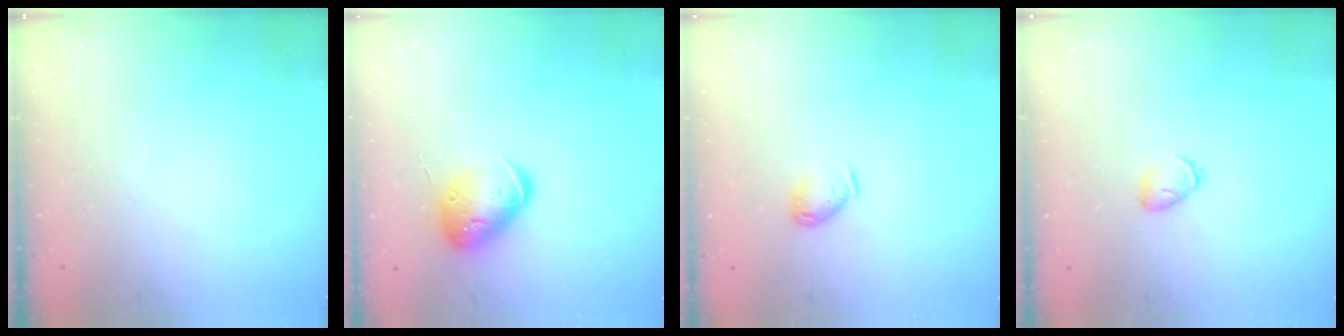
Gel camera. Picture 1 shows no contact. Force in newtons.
{"total": 14.4, "press": 14.2, "slide": 2.0}
{"total": 5.8, "press": 5.7, "slide": 1.0}
{"total": 4.6, "press": 4.4, "slide": 1.4}